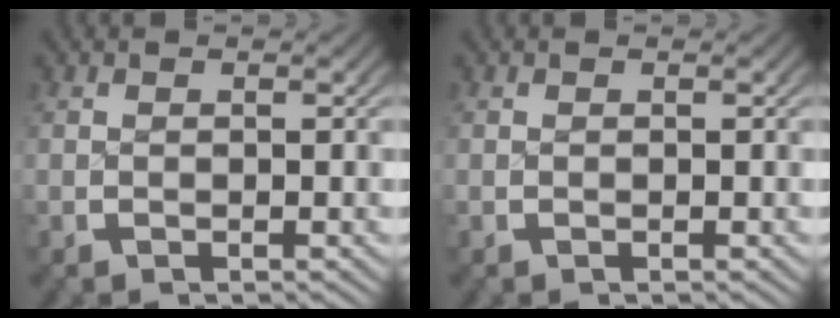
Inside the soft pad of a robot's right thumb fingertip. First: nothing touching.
{"total": 0.0}